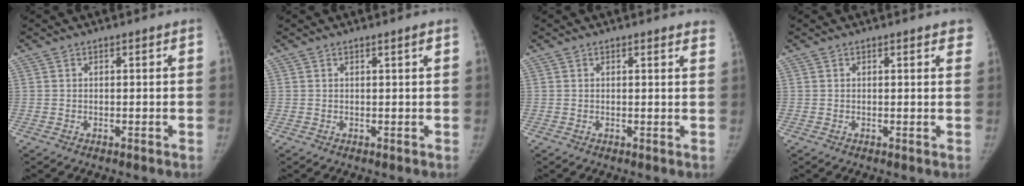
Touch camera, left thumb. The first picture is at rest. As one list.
[{"total": 0.6, "force": [0.3, -0.1, 0.5], "torque": [-0.009, -0.001, 0.007]}, {"total": 3.2, "force": [3.0, 0.7, 0.9], "torque": [0.001, -0.011, 0.017]}, {"total": 2.9, "force": [2.3, 0.9, 1.6], "torque": [-0.004, -0.002, 0.017]}]